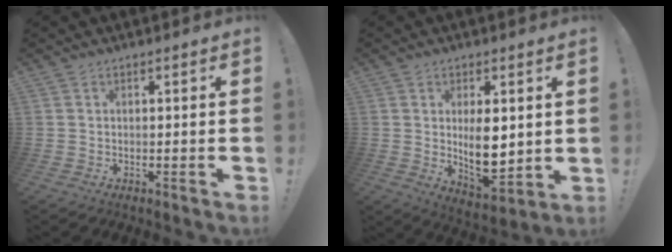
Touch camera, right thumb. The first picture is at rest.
{"total": 13.2, "force": [1.0, 6.4, 11.5], "torque": [-0.190, -0.017, 0.017]}